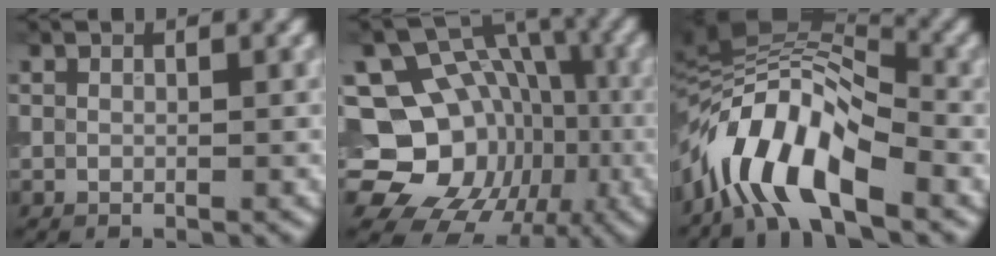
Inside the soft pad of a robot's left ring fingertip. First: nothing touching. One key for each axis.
{"total": 16.1, "fx": -3.6, "fy": 14.4, "fz": 6.4, "tx": -0.114, "ty": -0.002, "tz": -0.078}
{"total": 9.8, "fx": -4.4, "fy": 4.0, "fz": 7.7, "tx": -0.131, "ty": 0.020, "tz": -0.092}